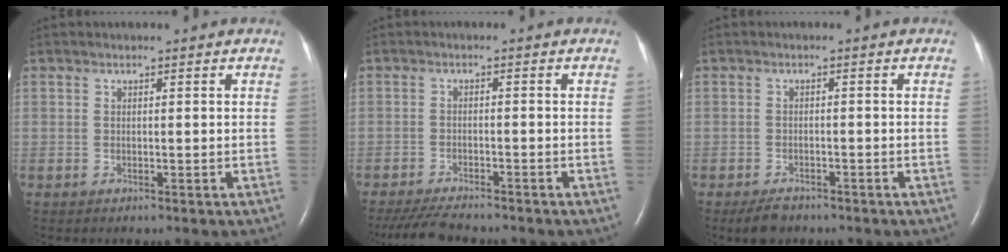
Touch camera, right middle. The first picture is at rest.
{"total": 6.9, "force": [-6.3, 0.9, 2.8], "torque": [-0.047, -0.020, -0.102]}
{"total": 3.1, "force": [-2.4, 1.4, 1.4], "torque": [-0.032, -0.004, -0.035]}